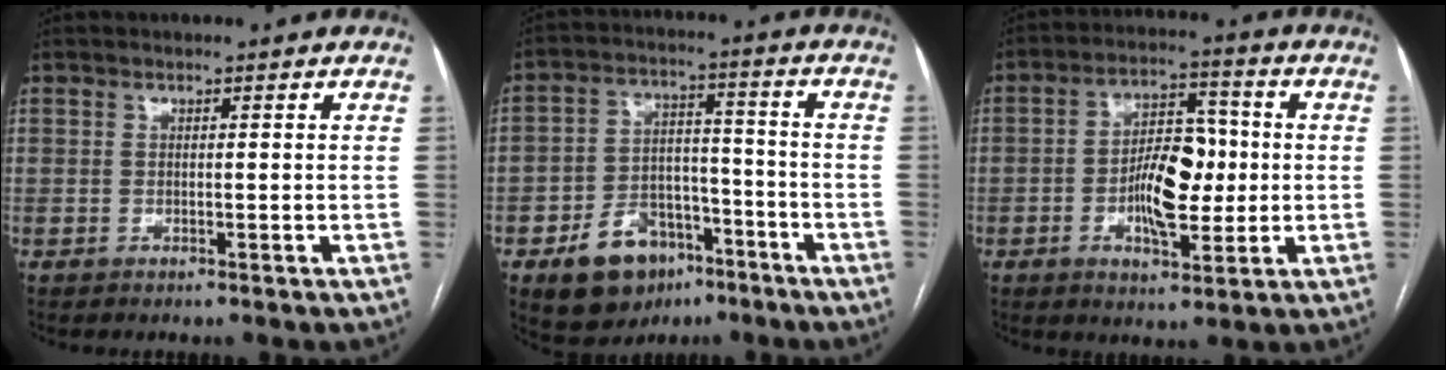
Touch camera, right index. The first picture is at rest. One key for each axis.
{"total": 11.5, "fx": -6.6, "fy": 7.5, "fz": 5.7, "tx": -0.100, "ty": 0.022, "tz": -0.100}
{"total": 10.3, "fx": -1.1, "fy": 4.4, "fz": 9.2, "tx": -0.161, "ty": 0.018, "tz": -0.014}